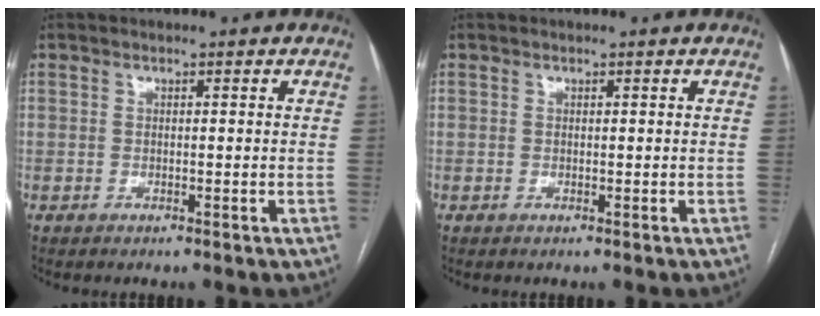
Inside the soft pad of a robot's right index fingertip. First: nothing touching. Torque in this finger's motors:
{"motor_torque": [0.17, 0.14, 0.01, 0.01]}